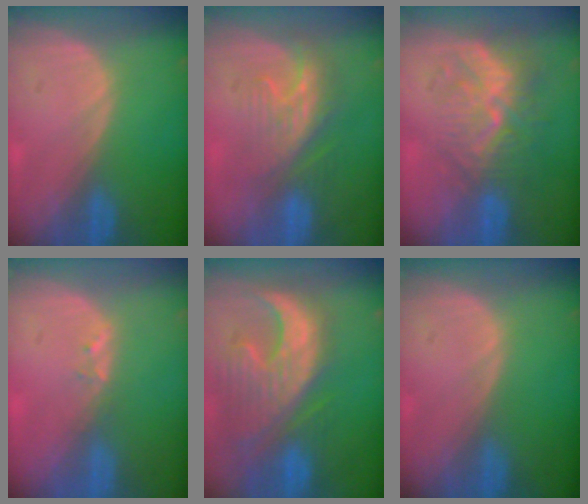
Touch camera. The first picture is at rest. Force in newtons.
{"total": 7.8, "press": 7.2, "slide": 3.1}
{"total": 10.1, "press": 8.8, "slide": 4.9}
{"total": 1.4, "press": 1.3, "slide": 0.7}
{"total": 12.8, "press": 11.2, "slide": 6.2}
{"total": 0.0}